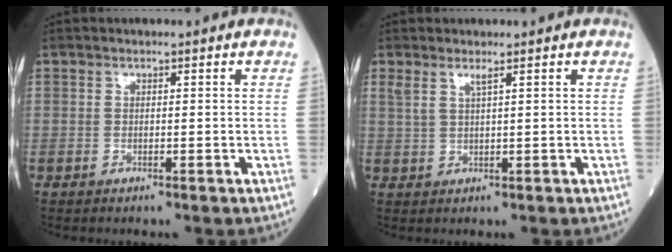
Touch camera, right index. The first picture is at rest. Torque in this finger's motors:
{"motor_torque": [-0.10, -0.05, 0.13, 0.04]}